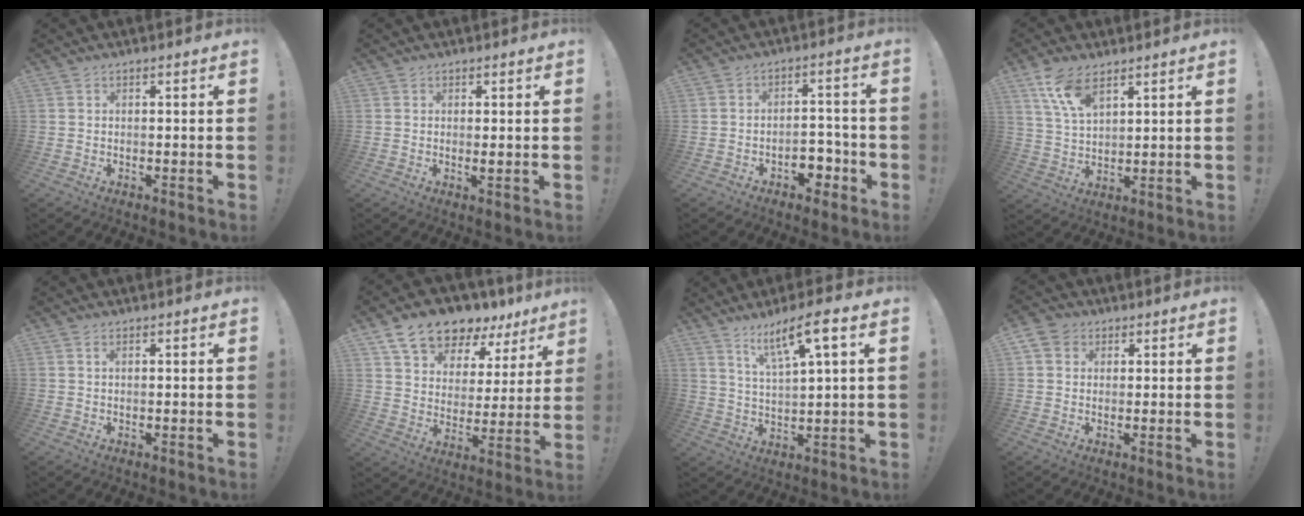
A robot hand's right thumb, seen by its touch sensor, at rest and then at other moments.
{"total": 1.1, "force": [0.3, 0.2, 1.1], "torque": [-0.007, -0.009, 0.003]}
{"total": 8.4, "force": [-4.5, 5.8, 4.1], "torque": [-0.035, 0.035, -0.072]}
{"total": 9.2, "force": [6.1, 3.9, 5.7], "torque": [-0.110, -0.022, 0.116]}
{"total": 0.8, "force": [0.3, 0.2, 0.7], "torque": [-0.017, 0.003, 0.005]}
{"total": 13.6, "force": [10.9, 6.1, 5.4], "torque": [-0.101, -0.081, 0.198]}
{"total": 10.0, "force": [5.7, 1.5, 8.1], "torque": [-0.136, -0.023, 0.092]}
{"total": 5.2, "force": [2.1, 4.3, 2.2], "torque": [-0.033, 0.000, 0.041]}